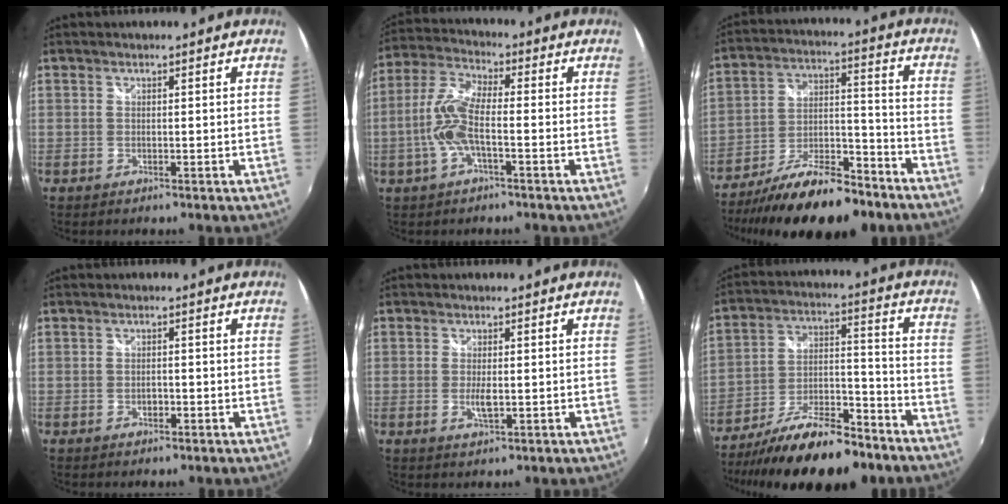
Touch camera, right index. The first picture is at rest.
{"total": 9.1, "force": [-2.4, 2.4, 8.4], "torque": [-0.190, 0.006, -0.049]}
{"total": 20.7, "force": [-15.4, 6.2, 12.3], "torque": [-0.229, -0.022, -0.244]}
{"total": 1.6, "force": [-0.8, 0.9, 1.0], "torque": [-0.020, 0.001, -0.014]}
{"total": 2.9, "force": [-0.5, 0.9, 2.7], "torque": [-0.052, -0.007, -0.009]}
{"total": 21.4, "force": [-15.9, 6.3, 12.8], "torque": [-0.236, -0.023, -0.253]}